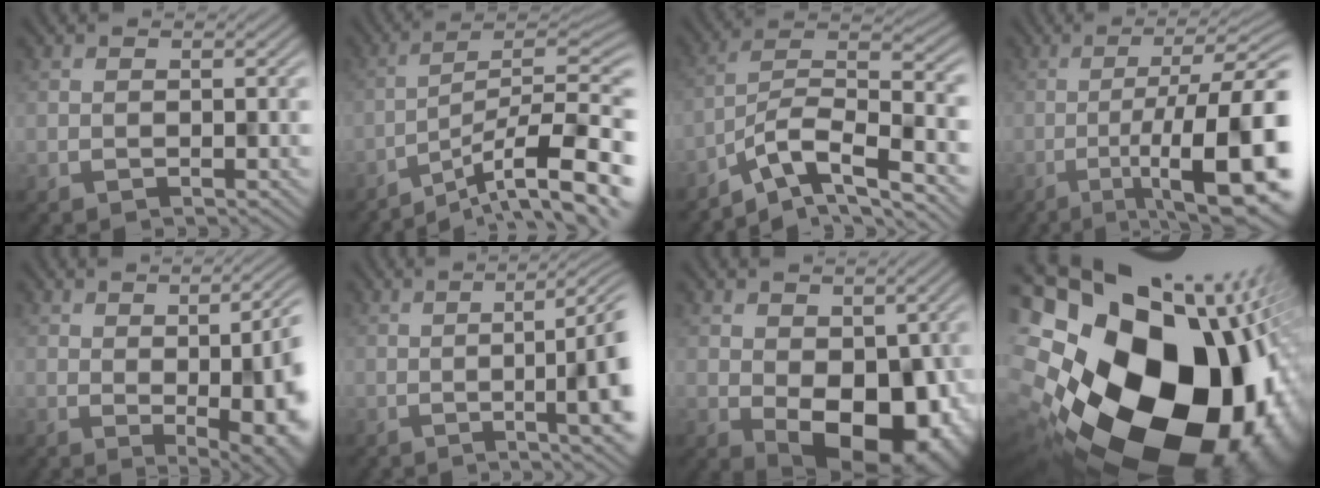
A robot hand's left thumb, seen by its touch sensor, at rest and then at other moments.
{"total": 13.8, "force": [-9.4, 2.6, 9.7], "torque": [-0.127, 0.004, -0.147]}
{"total": 9.6, "force": [-6.4, 3.1, 6.4], "torque": [-0.111, -0.002, -0.122]}
{"total": 15.6, "force": [-4.8, 4.6, 14.1], "torque": [-0.190, -0.010, -0.061]}
{"total": 13.6, "force": [0.6, 5.9, 12.2], "torque": [-0.115, 0.010, 0.019]}
{"total": 9.9, "force": [0.1, 2.3, 9.6], "torque": [-0.098, 0.007, 0.004]}
{"total": 11.3, "force": [-1.5, 7.6, 8.2], "torque": [-0.110, -0.037, 0.006]}
{"total": 23.3, "force": [-2.6, 18.3, 14.2], "torque": [-0.270, -0.078, -0.065]}